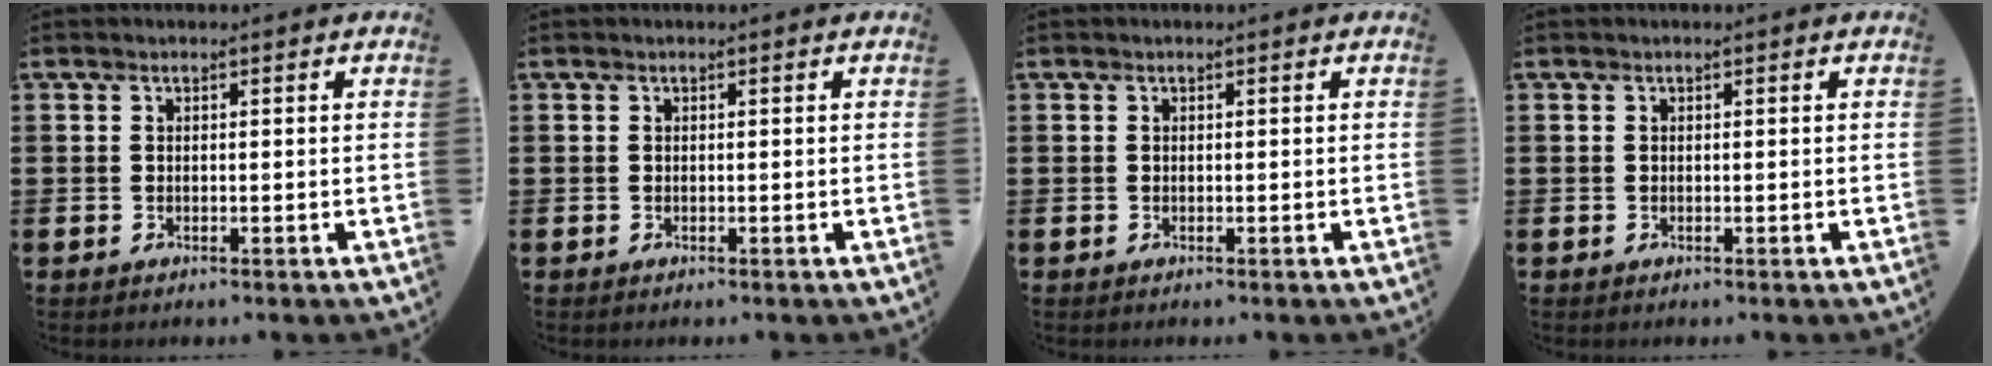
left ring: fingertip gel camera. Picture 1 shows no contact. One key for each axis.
{"total": 0.0}
{"total": 0.0}
{"total": 0.0}